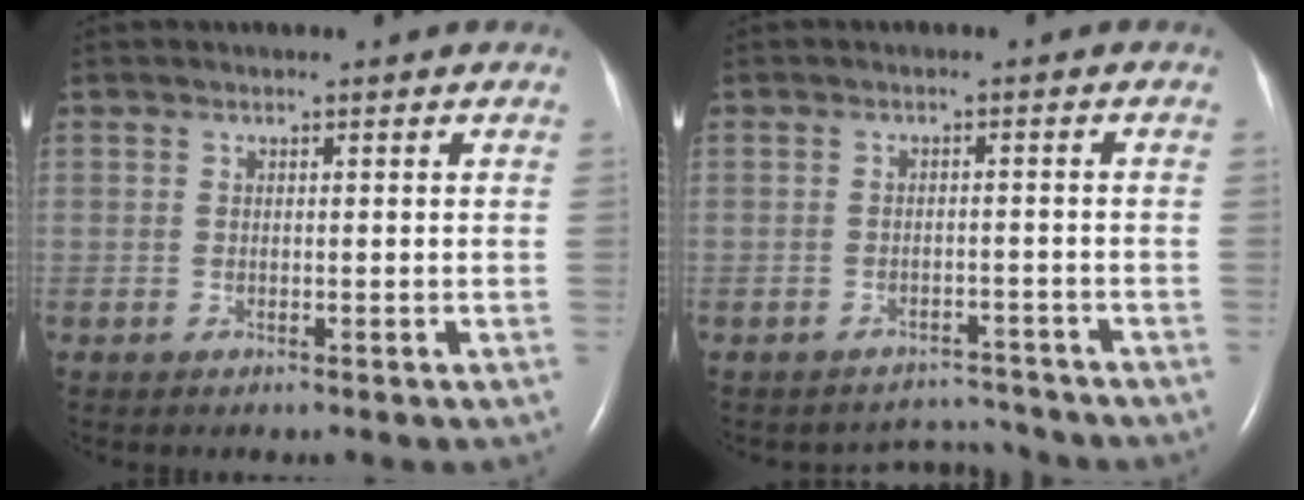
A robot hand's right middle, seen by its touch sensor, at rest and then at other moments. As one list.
[{"total": 4.0, "force": [-3.7, 0.3, -1.6], "torque": [0.019, 0.015, -0.048]}]